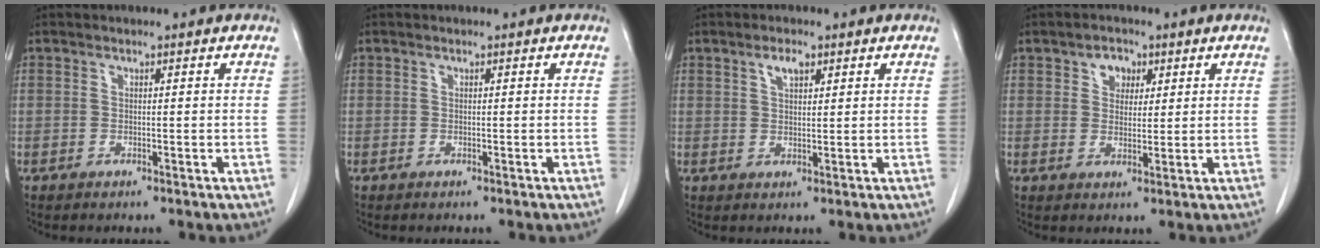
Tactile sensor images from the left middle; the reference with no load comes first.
{"total": 0.0}
{"total": 2.7, "force": [1.6, 1.0, 1.9], "torque": [-0.037, 0.003, 0.029]}
{"total": 3.4, "force": [1.6, 2.5, 1.6], "torque": [-0.021, 0.007, 0.026]}